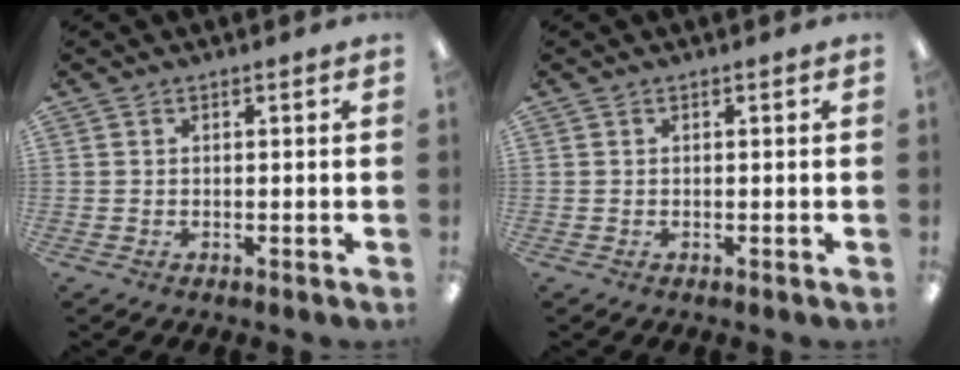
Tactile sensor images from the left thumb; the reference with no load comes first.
{"total": 0.0}